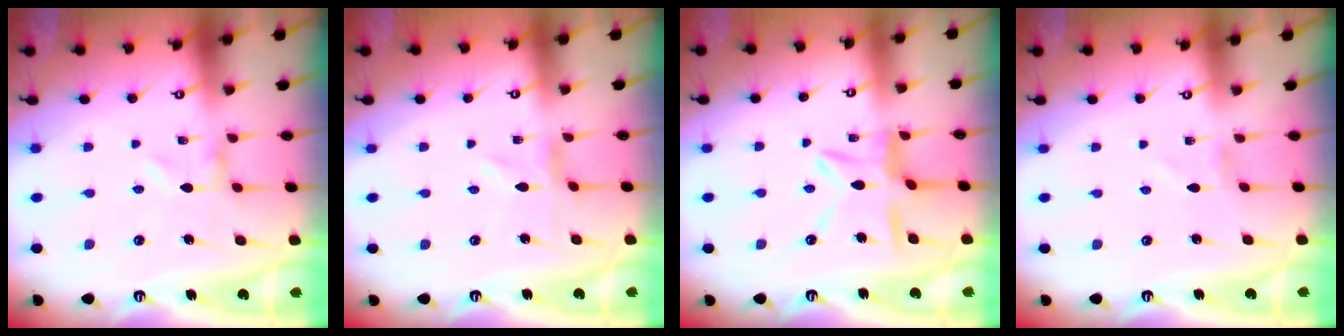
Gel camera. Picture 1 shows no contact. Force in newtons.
{"total": 0.6, "press": 0.6, "slide": 0.2}
{"total": 9.9, "press": 9.9, "slide": 0.9}
{"total": 1.0, "press": 1.0, "slide": 0.1}